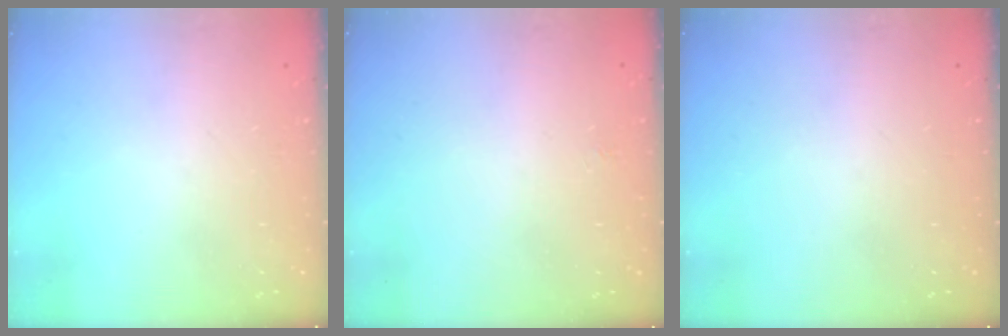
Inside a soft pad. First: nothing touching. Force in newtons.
{"total": 2.3, "press": 2.3, "slide": 0.3}
{"total": 0.0}